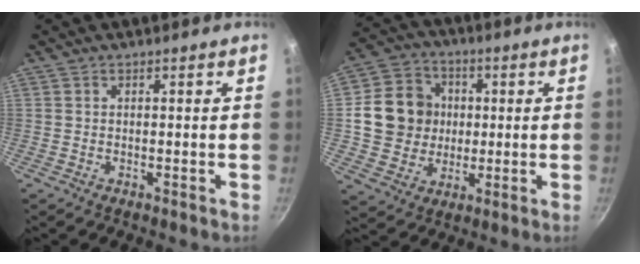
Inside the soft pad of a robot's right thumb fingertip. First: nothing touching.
{"total": 13.7, "force": [1.0, 12.4, 5.8], "torque": [-0.076, 0.017, 0.014]}